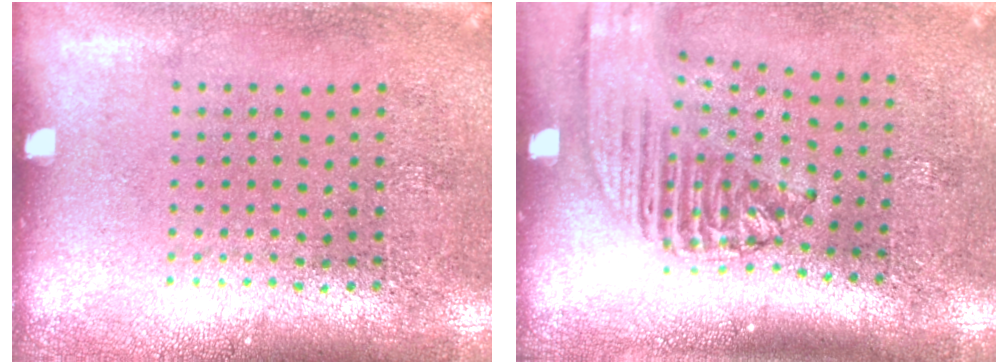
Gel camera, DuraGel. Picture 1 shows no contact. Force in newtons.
{"total": 2.3, "press": 1.7, "slide": 1.5}